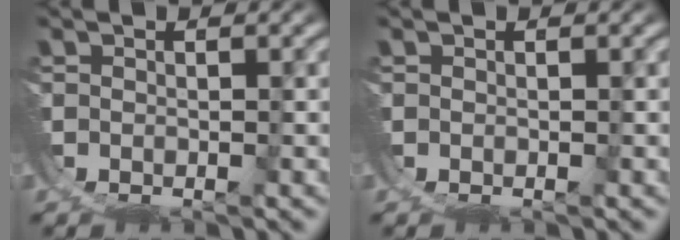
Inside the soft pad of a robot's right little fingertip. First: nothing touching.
{"total": 0.0}